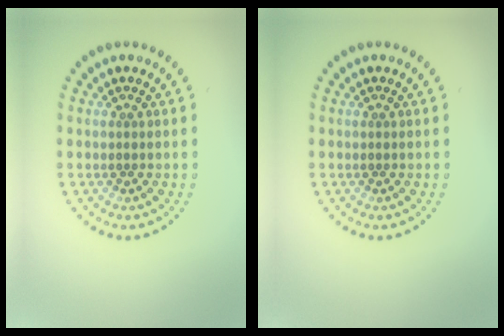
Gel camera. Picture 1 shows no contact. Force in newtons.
{"total": 0.0}